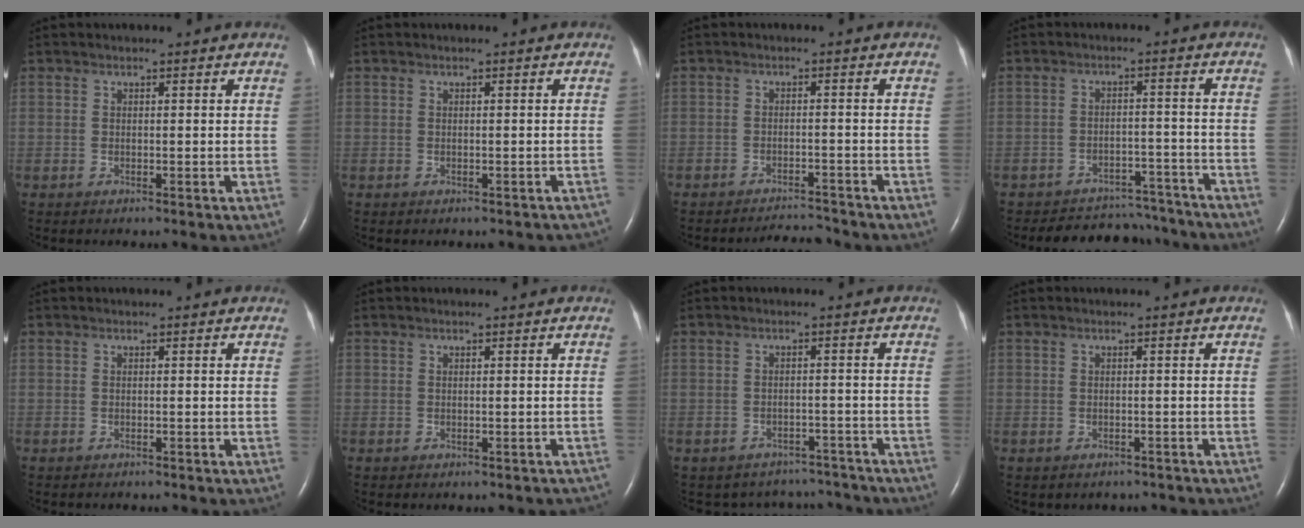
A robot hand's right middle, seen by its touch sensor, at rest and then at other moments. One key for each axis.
{"total": 2.8, "fx": -2.3, "fy": 1.3, "fz": 0.9, "tx": -0.001, "ty": 0.009, "tz": -0.019}
{"total": 3.8, "fx": -3.8, "fy": -0.1, "fz": -0.3, "tx": 0.000, "ty": -0.005, "tz": -0.060}
{"total": 11.7, "fx": -11.1, "fy": 3.6, "fz": 1.1, "tx": -0.009, "ty": 0.019, "tz": -0.140}
{"total": 0.8, "fx": -0.7, "fy": 0.3, "fz": 0.3, "tx": -0.013, "ty": -0.001, "tz": -0.008}
{"total": 2.4, "fx": -1.9, "fy": 1.2, "fz": 0.8, "tx": -0.002, "ty": 0.008, "tz": -0.016}
{"total": 8.5, "fx": -7.8, "fy": 3.5, "fz": -0.2, "tx": 0.005, "ty": 0.027, "tz": -0.086}
{"total": 3.1, "fx": -2.6, "fy": 1.7, "fz": 0.4, "tx": -0.009, "ty": 0.009, "tz": -0.029}